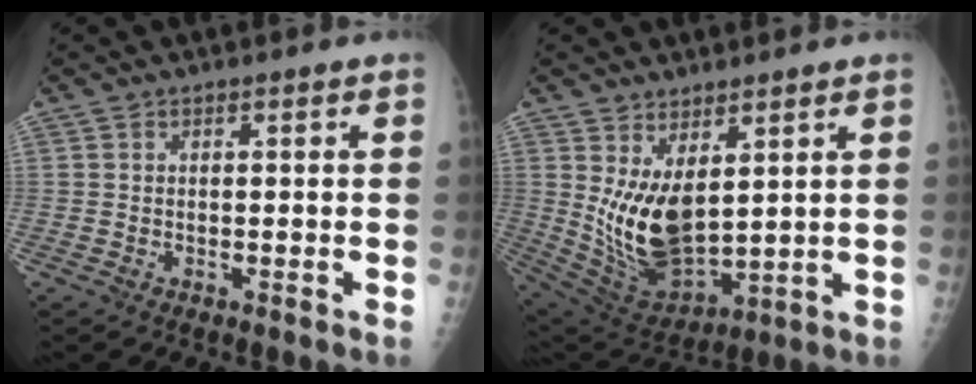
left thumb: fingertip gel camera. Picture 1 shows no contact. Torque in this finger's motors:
{"motor_torque": [0.85, 0.71, 1.33, -0.50, 0.33]}